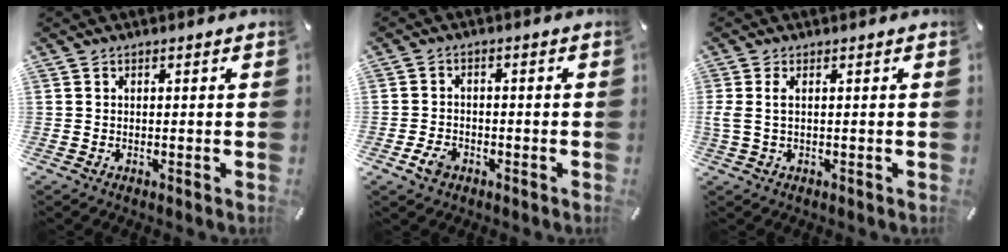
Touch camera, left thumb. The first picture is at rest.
{"total": 4.4, "force": [-2.2, 3.1, 2.2], "torque": [-0.047, 0.007, -0.042]}
{"total": 2.2, "force": [0.1, 0.4, 2.2], "torque": [-0.044, -0.003, 0.002]}